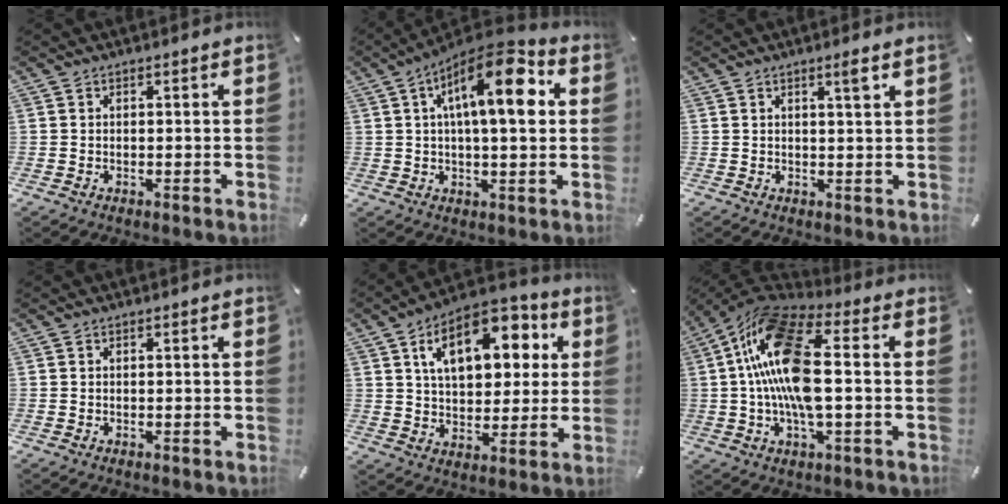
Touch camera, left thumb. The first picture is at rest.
{"total": 16.0, "force": [5.2, 5.6, 14.0], "torque": [-0.205, -0.016, 0.077]}
{"total": 2.7, "force": [1.6, 0.0, 2.2], "torque": [-0.038, -0.006, 0.025]}
{"total": 0.0}
{"total": 16.6, "force": [7.0, 9.8, 11.4], "torque": [-0.175, -0.013, 0.119]}
{"total": 18.6, "force": [0.3, 8.4, 16.6], "torque": [-0.344, 0.000, 0.003]}